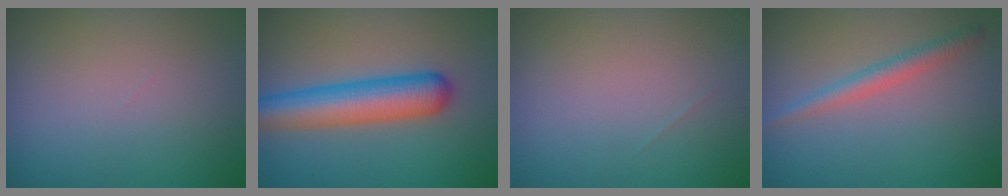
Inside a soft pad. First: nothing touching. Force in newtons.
{"total": 6.5, "press": 6.5, "slide": 0.3}
{"total": 0.0}
{"total": 2.2, "press": 2.2, "slide": 0.1}